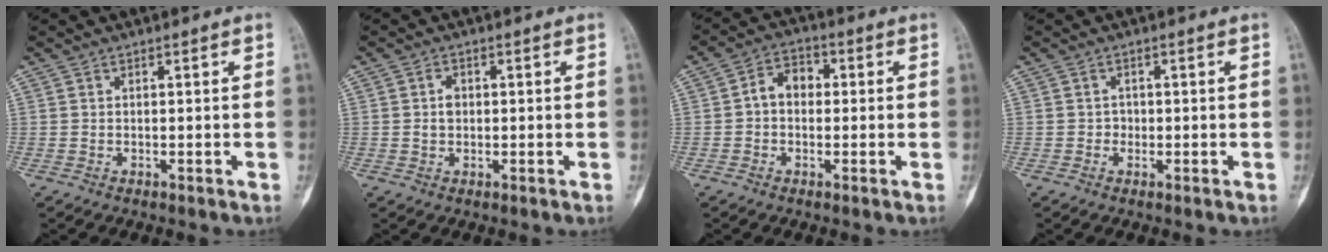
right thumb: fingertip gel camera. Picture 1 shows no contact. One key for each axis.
{"total": 2.3, "fx": 0.1, "fy": 1.8, "fz": 1.5, "tx": -0.019, "ty": 0.005, "tz": 0.000}
{"total": 5.8, "fx": 0.1, "fy": 4.3, "fz": 3.8, "tx": -0.043, "ty": 0.021, "tz": -0.010}
{"total": 1.2, "fx": -0.2, "fy": 1.1, "fz": 0.4, "tx": 0.004, "ty": 0.005, "tz": -0.007}